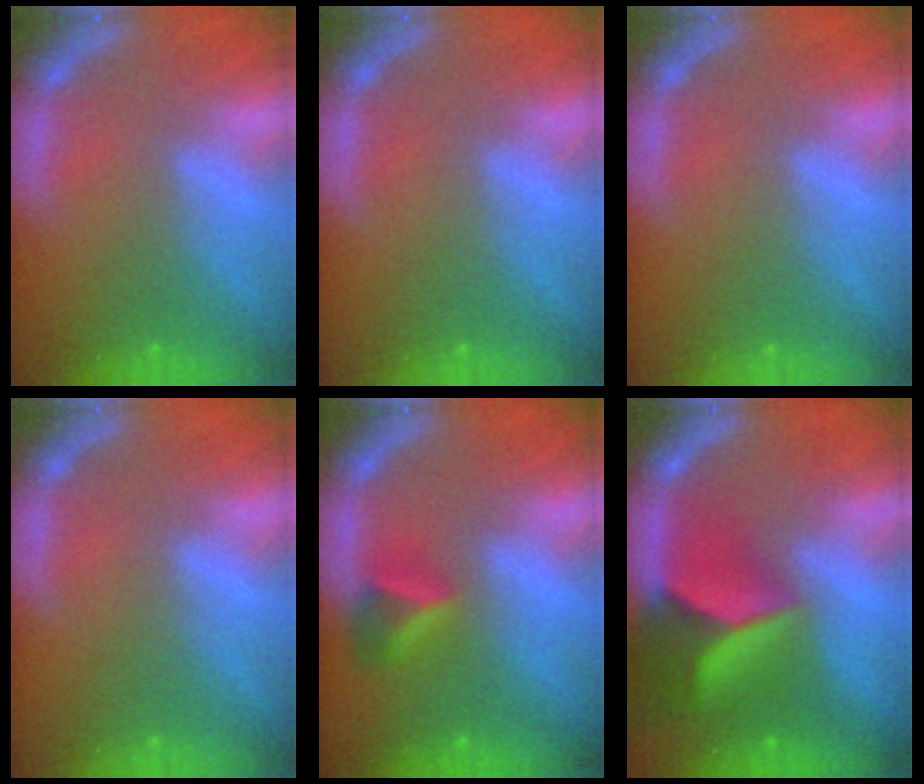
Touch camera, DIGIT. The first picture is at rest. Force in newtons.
{"total": 0.0}
{"total": 0.0}
{"total": 0.0}
{"total": 2.9}
{"total": 10.0}